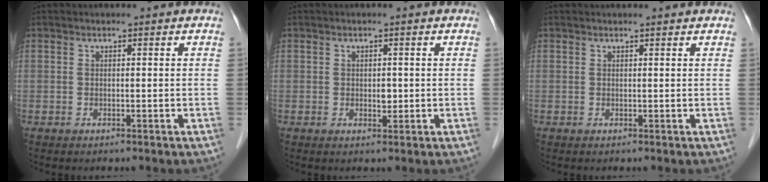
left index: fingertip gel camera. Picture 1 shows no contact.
{"total": 1.5, "force": [-0.1, 0.9, 1.1], "torque": [-0.017, 0.000, 0.001]}
{"total": 1.7, "force": [1.6, 0.1, 0.4], "torque": [-0.014, 0.007, 0.016]}